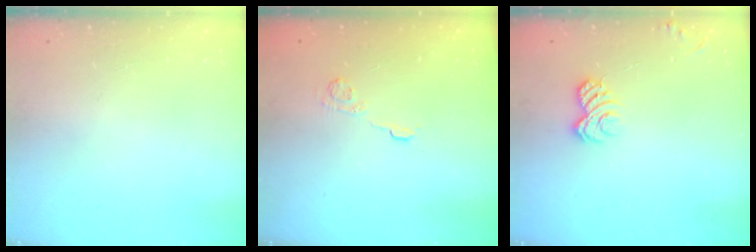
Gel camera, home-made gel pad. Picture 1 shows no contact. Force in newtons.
{"total": 3.5, "press": 3.2, "slide": 1.4}
{"total": 4.7, "press": 4.5, "slide": 1.3}